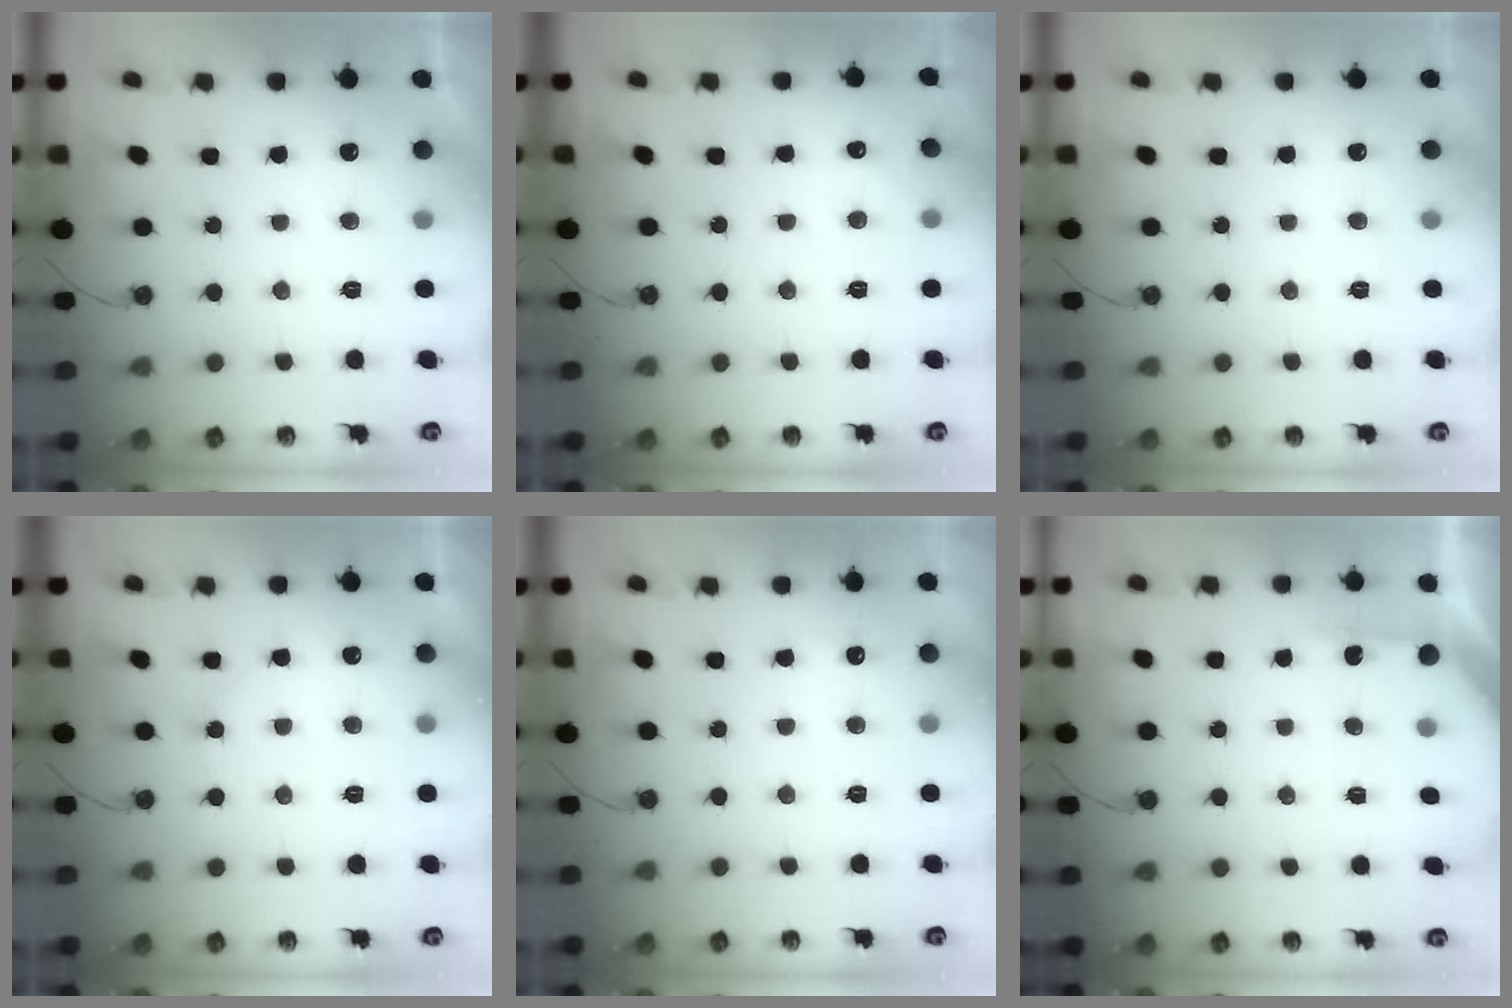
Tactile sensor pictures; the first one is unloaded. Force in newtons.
{"total": 2.8, "press": 2.8, "slide": 0.4}
{"total": 0.0}
{"total": 3.0, "press": 3.0, "slide": 0.6}
{"total": 4.3, "press": 4.2, "slide": 0.6}
{"total": 3.2, "press": 3.1, "slide": 0.4}